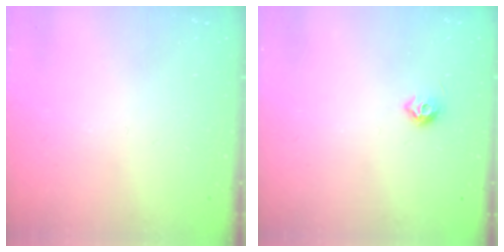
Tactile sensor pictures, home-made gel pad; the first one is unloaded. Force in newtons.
{"total": 6.1, "press": 6.0, "slide": 0.9}